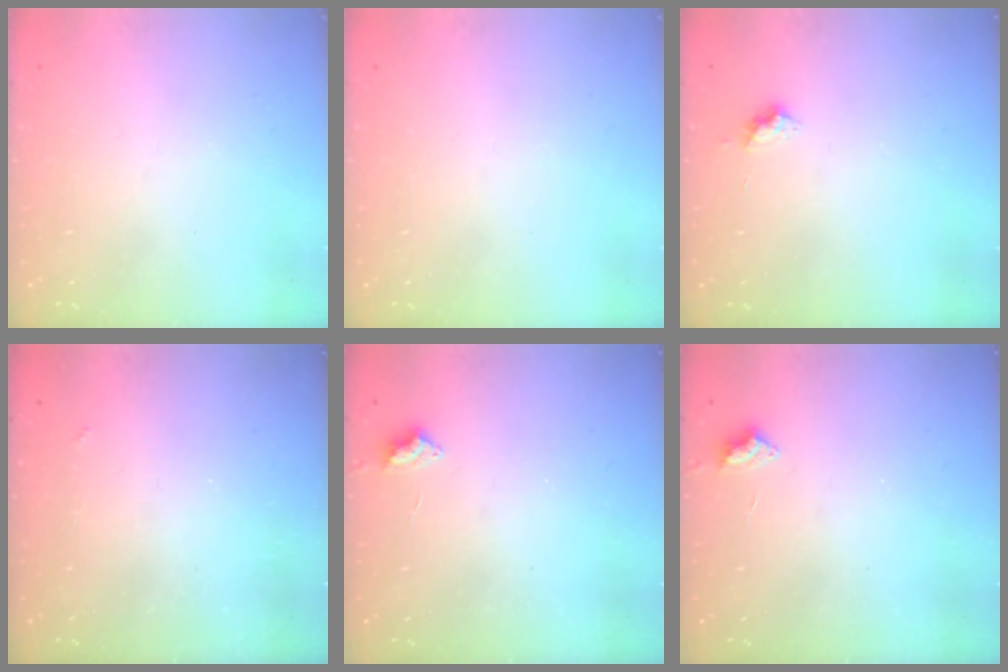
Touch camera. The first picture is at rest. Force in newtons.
{"total": 0.0}
{"total": 6.4, "press": 6.3, "slide": 0.9}
{"total": 1.9, "press": 1.8, "slide": 0.4}
{"total": 2.7, "press": 2.6, "slide": 0.5}
{"total": 2.7, "press": 2.6, "slide": 0.5}